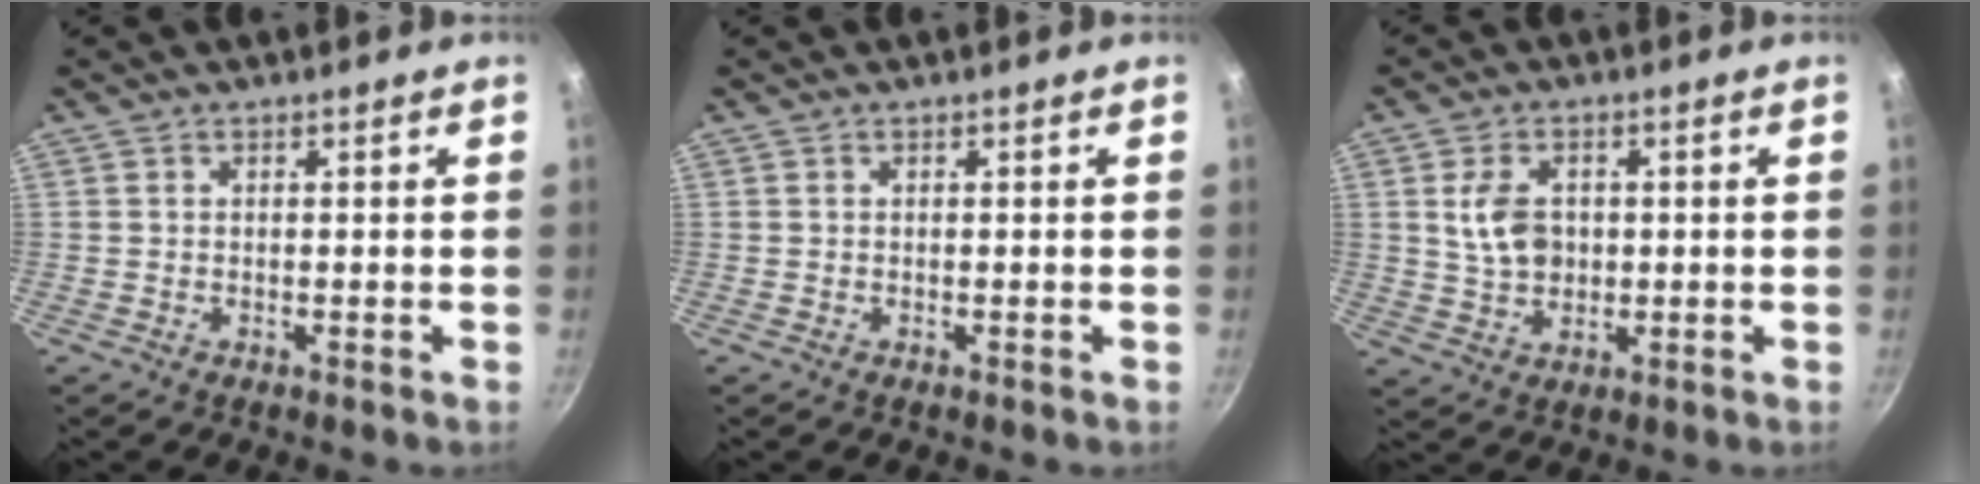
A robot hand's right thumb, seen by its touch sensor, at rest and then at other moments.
{"total": 0.0}
{"total": 7.3, "force": [1.1, 5.3, 5.0], "torque": [-0.079, -0.002, 0.021]}